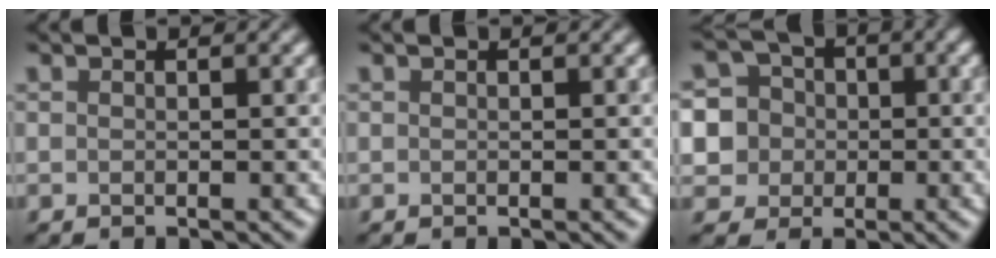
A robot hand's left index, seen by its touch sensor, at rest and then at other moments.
{"total": 0.0}
{"total": 8.3, "force": [-0.3, 8.0, 2.1], "torque": [-0.057, 0.018, -0.016]}